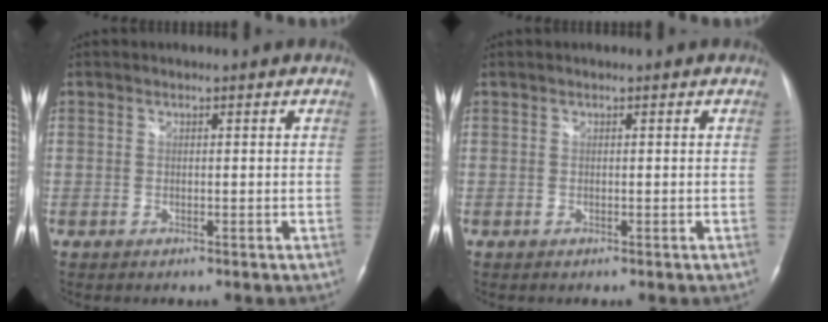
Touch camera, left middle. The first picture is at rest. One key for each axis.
{"total": 0.0}